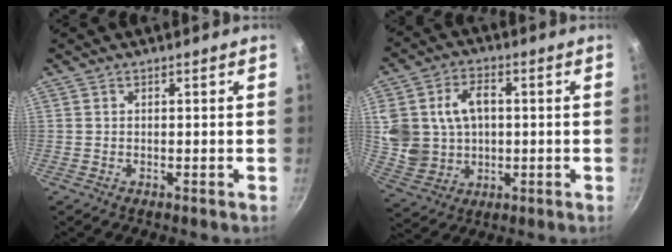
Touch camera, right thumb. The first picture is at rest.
{"total": 13.4, "force": [1.7, 10.1, 8.6], "torque": [-0.141, 0.011, 0.044]}